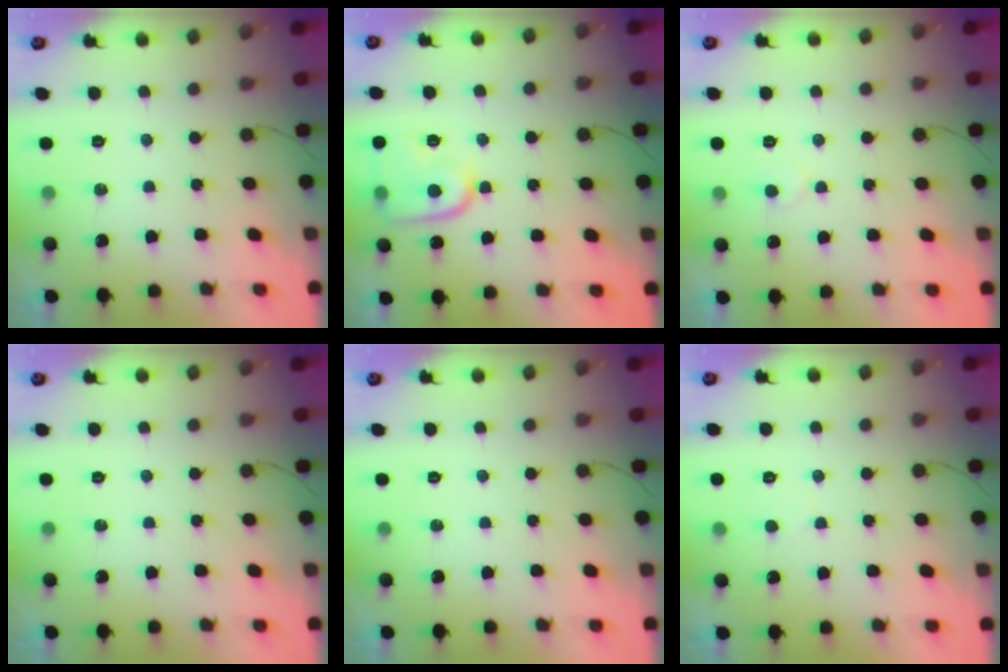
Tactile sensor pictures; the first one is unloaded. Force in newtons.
{"total": 11.0, "press": 10.9, "slide": 1.2}
{"total": 4.0, "press": 3.9, "slide": 0.5}
{"total": 0.0}
{"total": 0.0}
{"total": 2.8, "press": 2.8, "slide": 0.3}